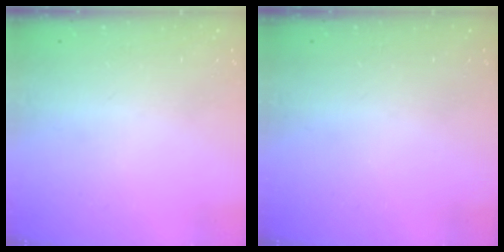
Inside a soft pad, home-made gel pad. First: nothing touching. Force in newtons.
{"total": 0.0}